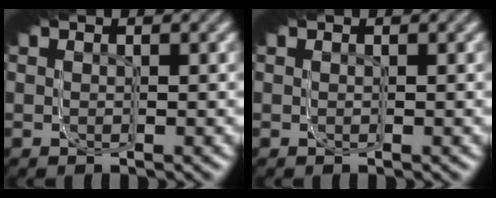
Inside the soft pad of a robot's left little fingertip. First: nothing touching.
{"total": 0.0}